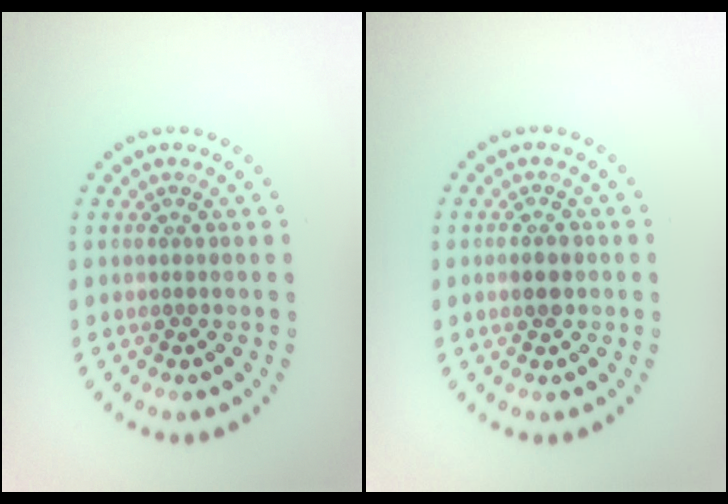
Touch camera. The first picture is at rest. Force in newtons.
{"total": 1.7, "press": 1.7, "slide": 0.2}